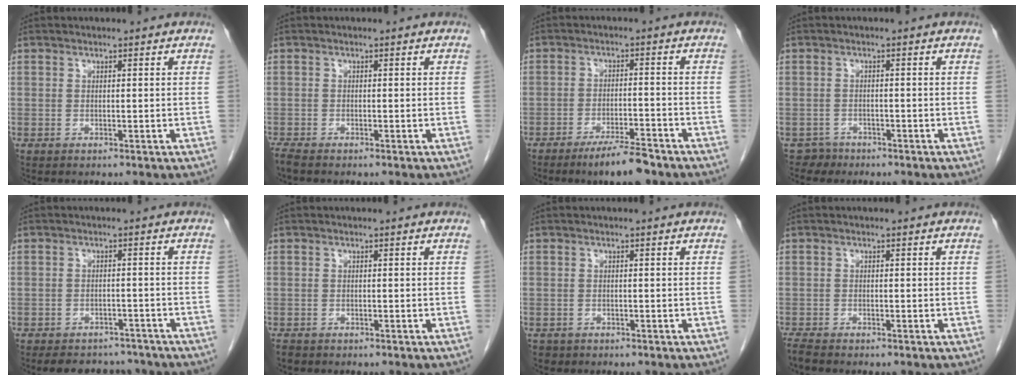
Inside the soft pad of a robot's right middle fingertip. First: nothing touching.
{"total": 1.5, "force": [-1.3, 0.1, 0.6], "torque": [-0.020, -0.006, -0.026]}
{"total": 6.8, "force": [-5.2, 0.8, 4.3], "torque": [-0.069, -0.010, -0.085]}
{"total": 1.8, "force": [-1.4, 0.9, -0.6], "torque": [0.009, 0.004, -0.022]}
{"total": 8.3, "force": [-7.4, 3.2, 1.8], "torque": [-0.015, 0.006, -0.091]}
{"total": 1.3, "force": [-1.1, 0.6, 0.3], "torque": [-0.011, -0.002, -0.016]}
{"total": 1.2, "force": [-0.9, 0.9, 0.0], "torque": [-0.009, 0.001, -0.012]}
{"total": 1.8, "force": [-1.7, 0.2, 0.7], "torque": [-0.019, -0.007, -0.031]}